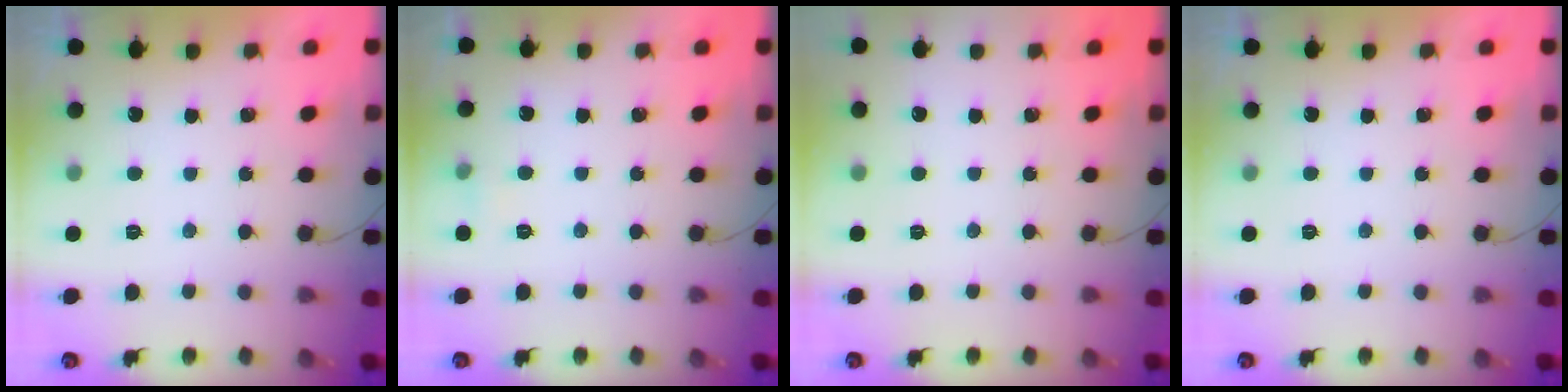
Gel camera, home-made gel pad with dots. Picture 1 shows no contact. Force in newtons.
{"total": 6.7, "press": 2.8, "slide": 6.1}
{"total": 0.0}
{"total": 0.0}